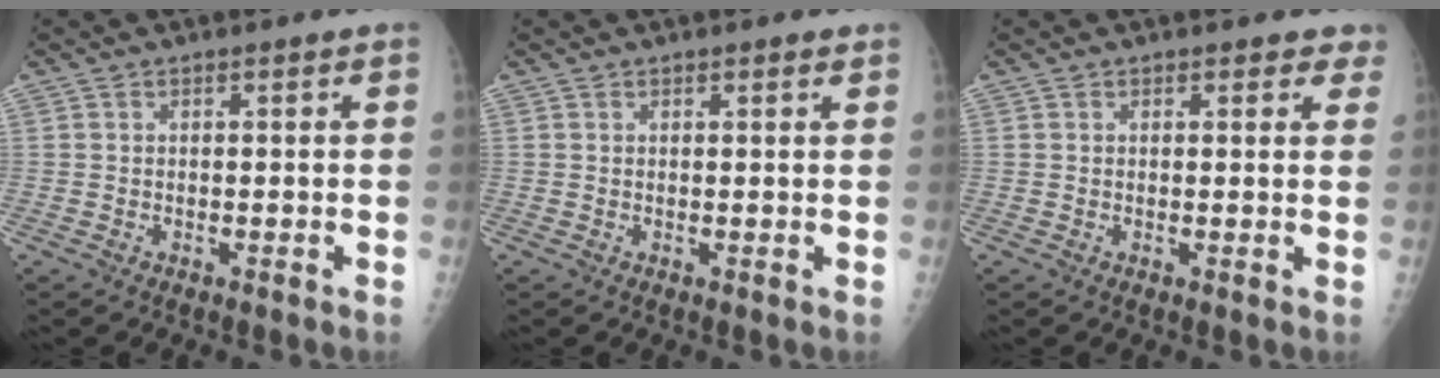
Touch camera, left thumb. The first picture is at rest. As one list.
[{"total": 0.8, "force": [0.6, 0.2, 0.4], "torque": [-0.003, -0.003, 0.007]}, {"total": 2.6, "force": [2.1, 1.3, 0.8], "torque": [0.022, -0.008, 0.012]}]